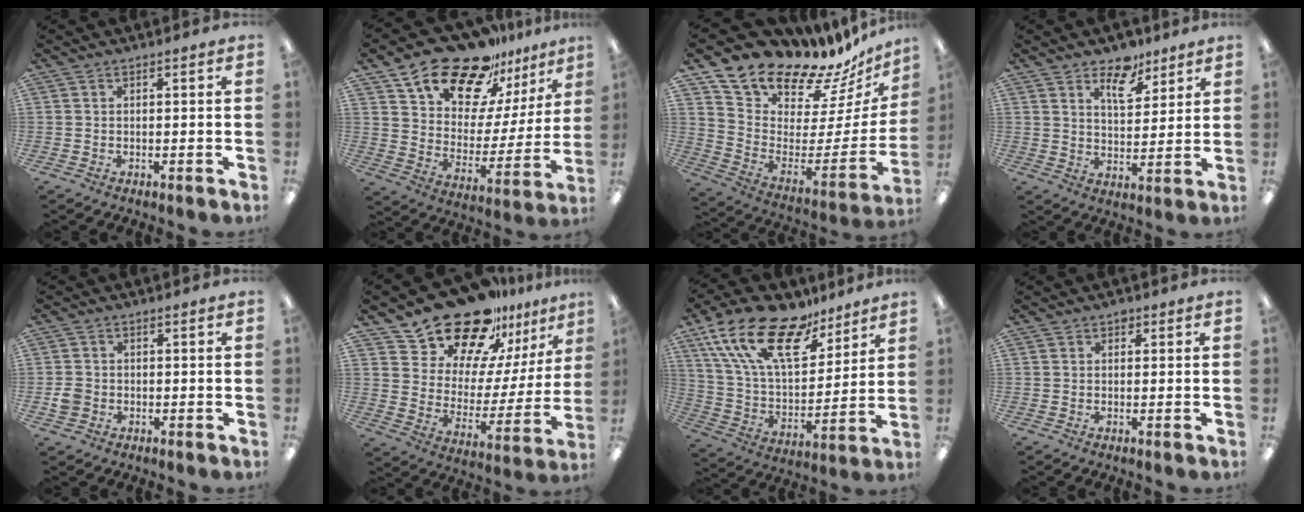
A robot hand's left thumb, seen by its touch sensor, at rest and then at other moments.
{"total": 20.5, "force": [16.1, 9.7, 8.1], "torque": [-0.154, -0.113, 0.286]}
{"total": 16.3, "force": [14.9, 5.9, 2.8], "torque": [-0.049, -0.147, 0.269]}
{"total": 9.4, "force": [6.5, 4.7, 4.8], "torque": [-0.049, -0.042, 0.109]}
{"total": 2.7, "force": [-0.8, 2.4, 1.0], "torque": [-0.009, 0.001, -0.017]}
{"total": 21.0, "force": [17.7, 9.3, 6.2], "torque": [-0.110, -0.135, 0.321]}
{"total": 21.7, "force": [13.8, 10.0, 13.5], "torque": [-0.270, -0.068, 0.245]}
{"total": 1.0, "force": [0.6, 0.7, 0.4], "torque": [0.000, 0.000, 0.008]}